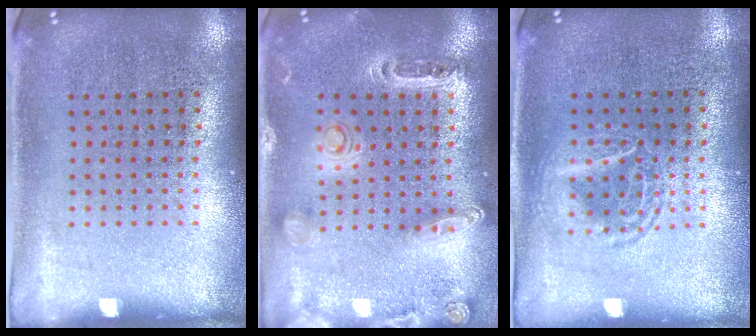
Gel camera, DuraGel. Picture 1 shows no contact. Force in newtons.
{"total": 1.3, "press": 1.3, "slide": 0.2}
{"total": 1.2, "press": 1.2, "slide": 0.1}